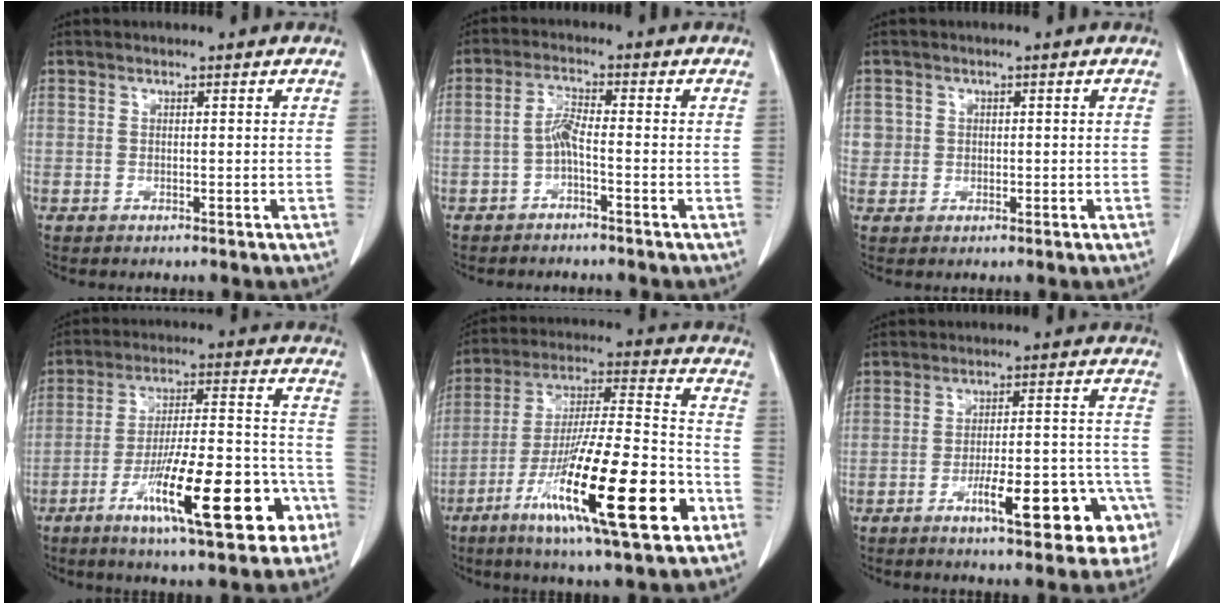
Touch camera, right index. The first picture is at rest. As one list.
[{"total": 4.1, "force": [-1.5, 0.2, 3.8], "torque": [-0.080, 0.010, -0.031]}, {"total": 2.2, "force": [0.2, 2.2, 0.1], "torque": [0.008, 0.006, 0.006]}, {"total": 19.2, "force": [-9.0, 3.8, 16.5], "torque": [-0.240, 0.017, -0.132]}, {"total": 23.2, "force": [-10.2, 2.5, 20.6], "torque": [-0.347, -0.029, -0.169]}, {"total": 14.2, "force": [-6.9, 3.3, 12.0], "torque": [-0.108, 0.036, -0.084]}]